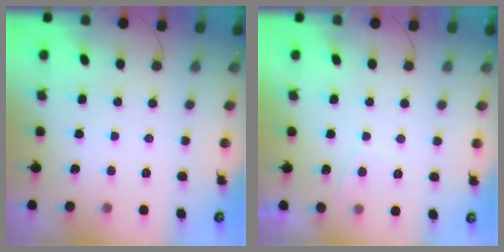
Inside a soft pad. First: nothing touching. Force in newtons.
{"total": 1.1, "press": 0.9, "slide": 0.6}